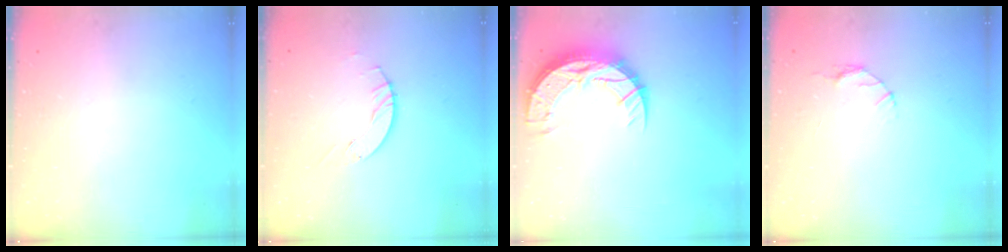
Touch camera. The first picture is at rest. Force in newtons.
{"total": 3.9, "press": 3.9, "slide": 0.4}
{"total": 13.2, "press": 13.2, "slide": 0.9}
{"total": 3.2, "press": 3.2, "slide": 0.4}